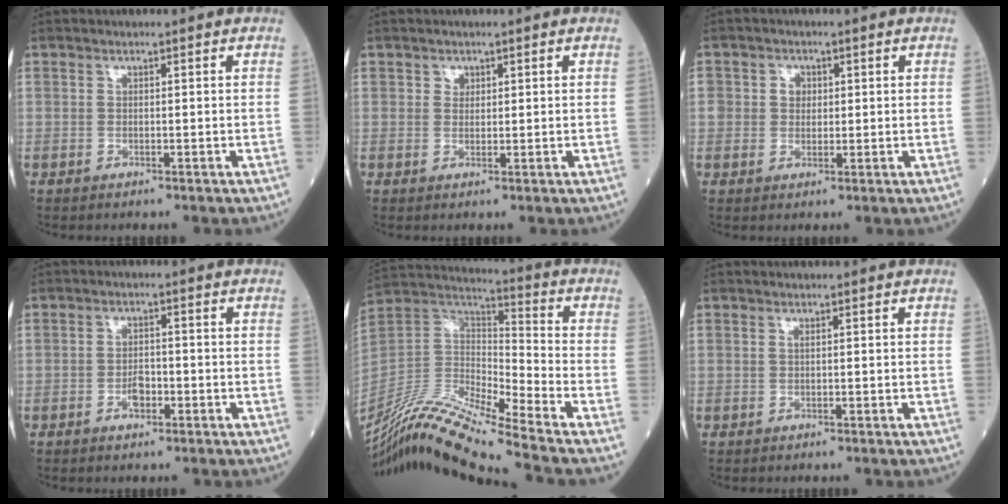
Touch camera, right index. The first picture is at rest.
{"total": 1.1, "force": [0.6, 0.9, 0.2], "torque": [0.002, -0.003, 0.009]}
{"total": 2.7, "force": [0.5, 2.4, 1.2], "torque": [-0.014, 0.006, 0.008]}
{"total": 2.5, "force": [-1.2, 1.2, 1.9], "torque": [-0.032, 0.005, -0.020]}
{"total": 17.8, "force": [-15.2, -1.0, 9.2], "torque": [-0.190, 0.005, -0.291]}
{"total": 0.0}